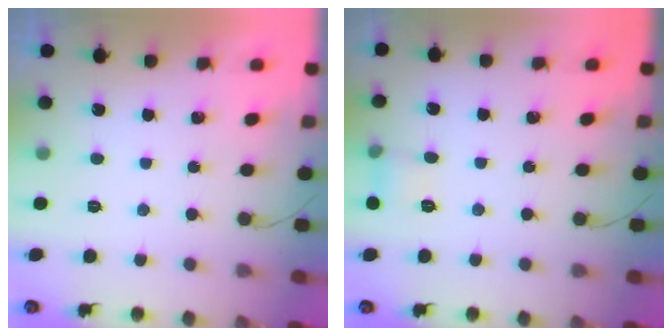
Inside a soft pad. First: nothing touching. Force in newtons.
{"total": 5.8, "press": 5.6, "slide": 1.5}